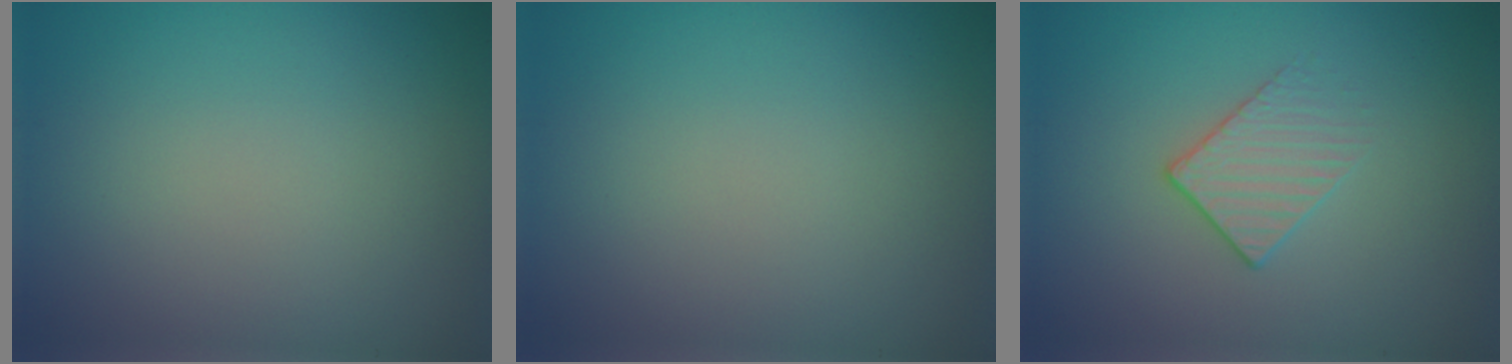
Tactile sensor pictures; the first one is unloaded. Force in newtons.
{"total": 0.0}
{"total": 1.6, "press": 1.1, "slide": 1.1}